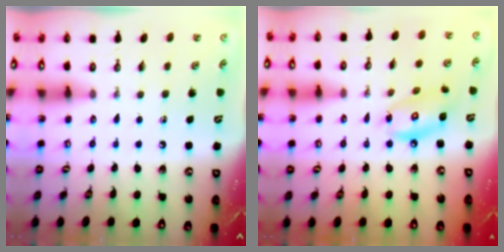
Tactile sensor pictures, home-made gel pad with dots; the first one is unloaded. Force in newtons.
{"total": 10.5, "press": 10.5, "slide": 0.8}